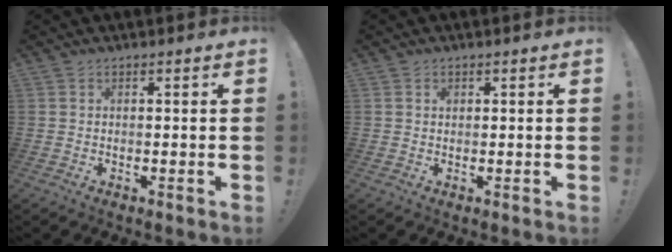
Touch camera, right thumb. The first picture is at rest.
{"total": 0.5, "force": [0.2, 0.4, 0.2], "torque": [0.003, -0.001, 0.003]}